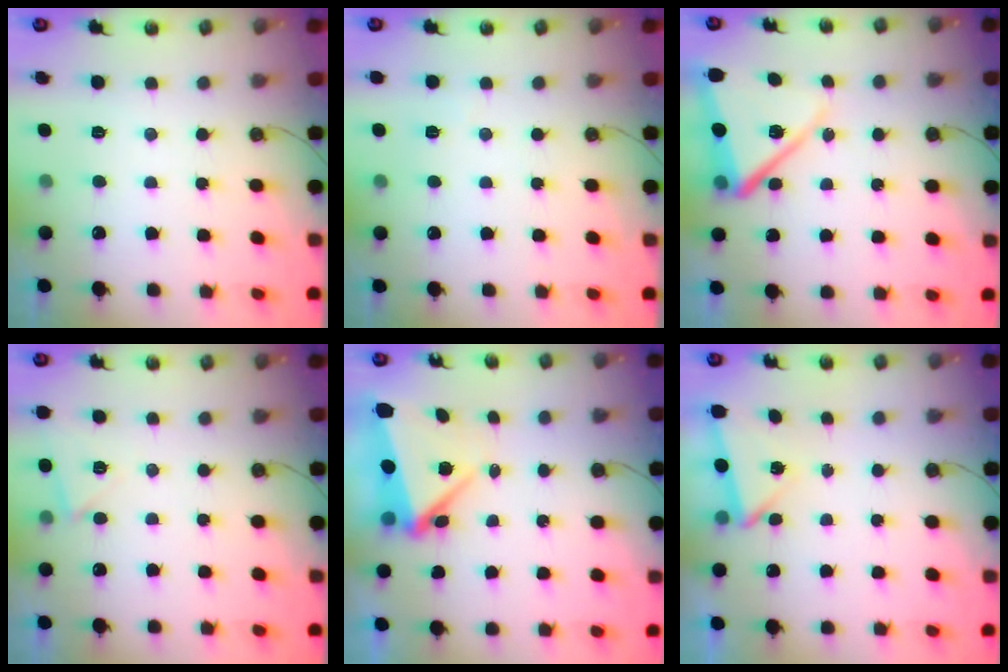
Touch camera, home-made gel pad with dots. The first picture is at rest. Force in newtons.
{"total": 2.5, "press": 2.3, "slide": 0.9}
{"total": 13.0, "press": 12.9, "slide": 1.4}
{"total": 5.3, "press": 4.7, "slide": 2.3}
{"total": 6.0, "press": 6.0, "slide": 0.6}
{"total": 2.7, "press": 0.8, "slide": 2.6}